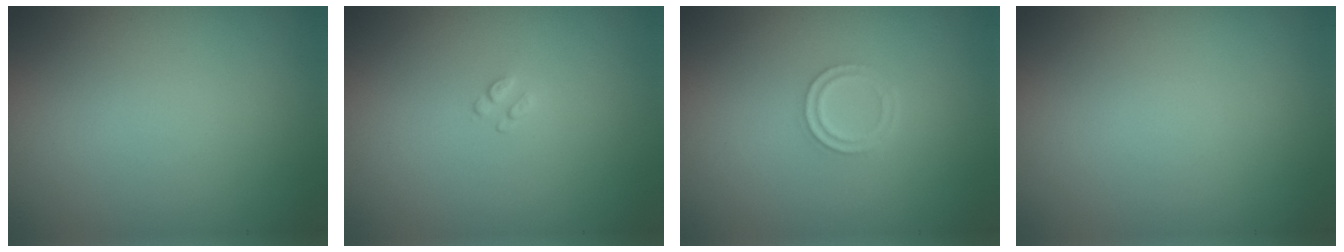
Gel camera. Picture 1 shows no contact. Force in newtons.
{"total": 0.6, "press": 0.4, "slide": 0.5}
{"total": 1.7, "press": 1.6, "slide": 0.4}
{"total": 0.0}